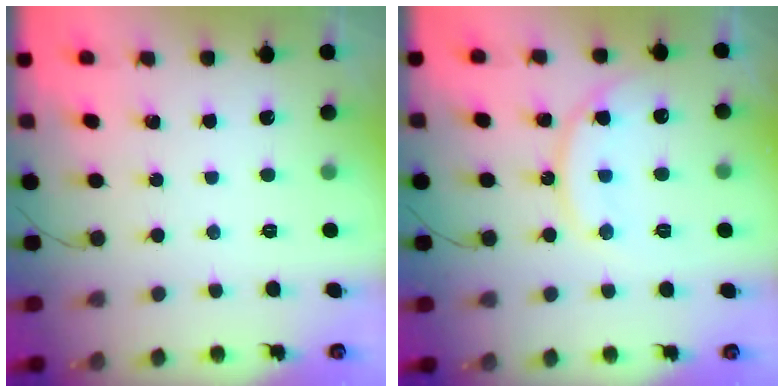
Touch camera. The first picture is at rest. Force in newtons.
{"total": 12.4, "press": 12.4, "slide": 0.7}